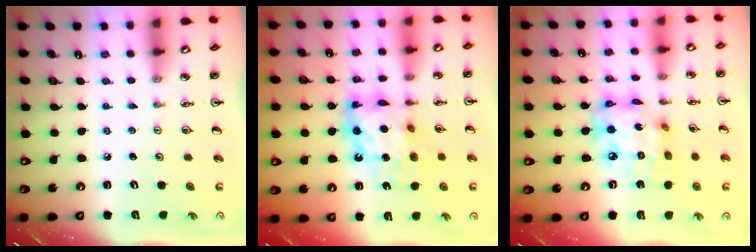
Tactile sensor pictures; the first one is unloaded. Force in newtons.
{"total": 12.9, "press": 12.8, "slide": 1.3}
{"total": 16.1, "press": 16.1, "slide": 1.2}